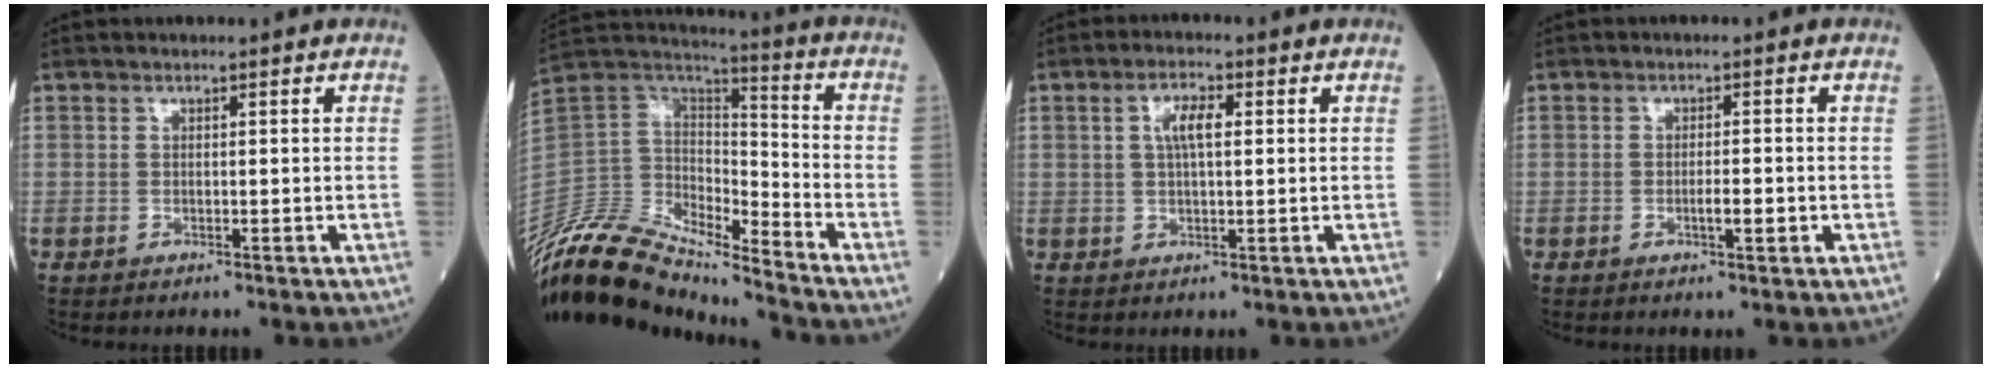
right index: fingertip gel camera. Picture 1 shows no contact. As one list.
[{"total": 18.9, "force": [-17.6, 3.5, 5.9], "torque": [-0.119, 0.045, -0.326]}, {"total": 4.1, "force": [1.0, 1.1, 3.8], "torque": [-0.074, 0.009, 0.019]}, {"total": 2.5, "force": [-0.6, 0.3, 2.4], "torque": [-0.042, -0.001, -0.009]}]